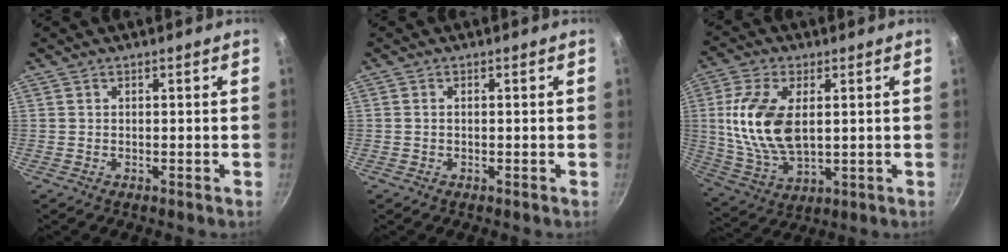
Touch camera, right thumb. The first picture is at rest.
{"total": 0.6, "force": [-0.1, 0.3, 0.5], "torque": [-0.012, 0.004, -0.002]}
{"total": 15.1, "force": [2.3, 8.3, 12.4], "torque": [-0.238, -0.009, 0.051]}